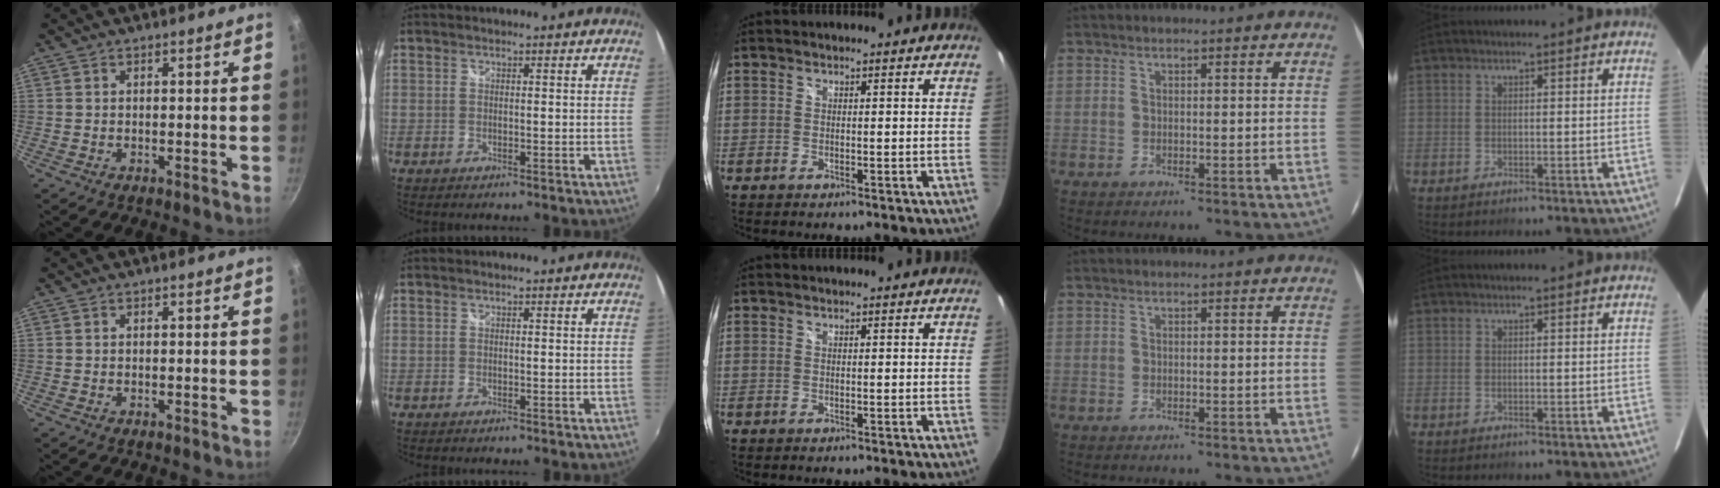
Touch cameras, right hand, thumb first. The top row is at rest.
{}